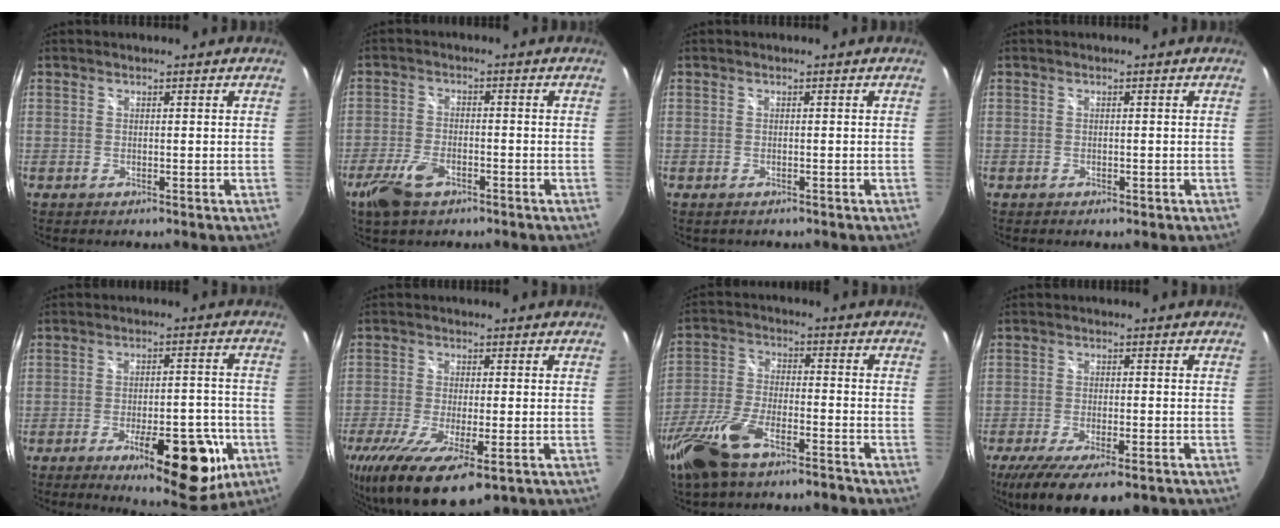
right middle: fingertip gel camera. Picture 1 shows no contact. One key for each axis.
{"total": 7.5, "fx": -4.5, "fy": 3.7, "fz": 4.7, "tx": -0.118, "ty": -0.010, "tz": -0.084}
{"total": 0.0}
{"total": 0.7, "fx": -0.2, "fy": 0.5, "fz": 0.5, "tx": -0.006, "ty": -0.002, "tz": -0.001}
{"total": 15.3, "fx": -7.2, "fy": 5.6, "fz": 12.3, "tx": -0.177, "ty": -0.010, "tz": -0.084}
{"total": 15.5, "fx": -8.8, "fy": 4.6, "fz": 11.9, "tx": -0.243, "ty": -0.066, "tz": -0.139}
{"total": 15.7, "fx": -11.2, "fy": 5.3, "fz": 9.7, "tx": -0.219, "ty": -0.036, "tz": -0.209}
{"total": 13.5, "fx": -9.3, "fy": 4.1, "fz": 8.8, "tx": -0.179, "ty": -0.051, "tz": -0.143}